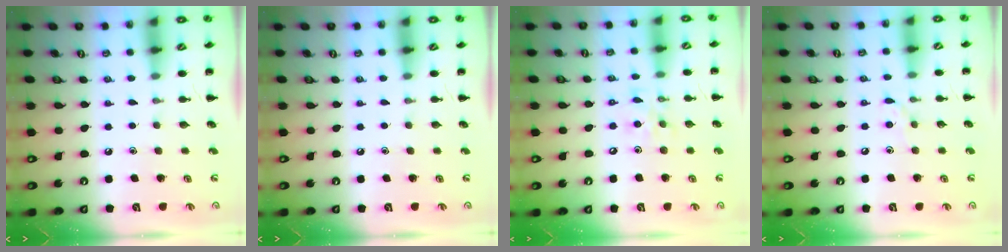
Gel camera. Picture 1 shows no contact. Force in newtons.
{"total": 0.0}
{"total": 8.5, "press": 8.5, "slide": 0.8}
{"total": 4.9, "press": 4.5, "slide": 1.8}